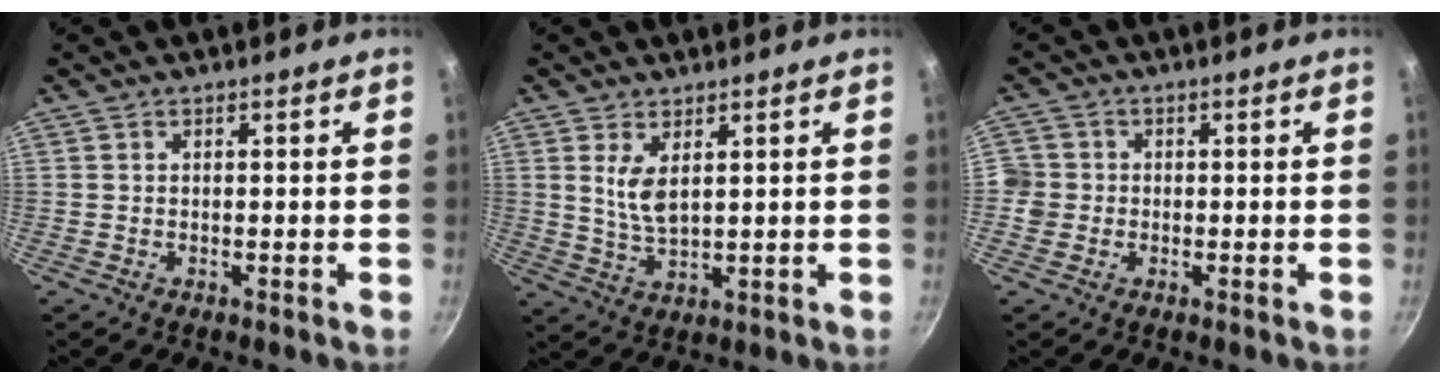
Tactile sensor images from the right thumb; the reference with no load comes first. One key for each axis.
{"total": 5.5, "fx": 2.1, "fy": 2.5, "fz": 4.5, "tx": -0.080, "ty": -0.026, "tz": 0.046}
{"total": 4.1, "fx": -0.7, "fy": 3.9, "fz": 1.0, "tx": 0.001, "ty": 0.011, "tz": -0.018}